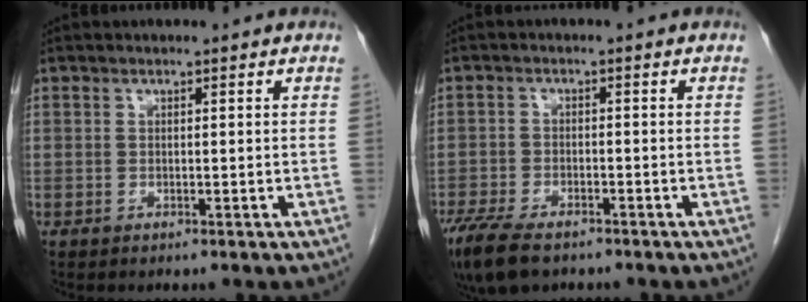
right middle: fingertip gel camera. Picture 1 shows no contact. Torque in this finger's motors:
{"motor_torque": [0.41, -0.38, 0.09, 0.09]}